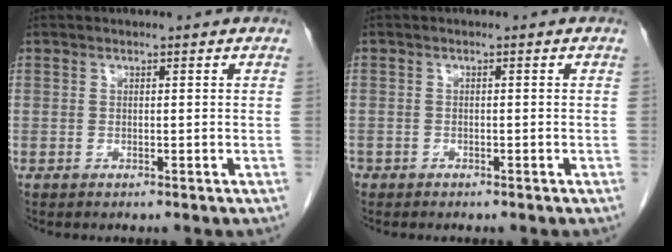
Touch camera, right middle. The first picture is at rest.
{"total": 1.4, "force": [-1.0, 0.9, 0.3], "torque": [-0.010, -0.001, -0.016]}